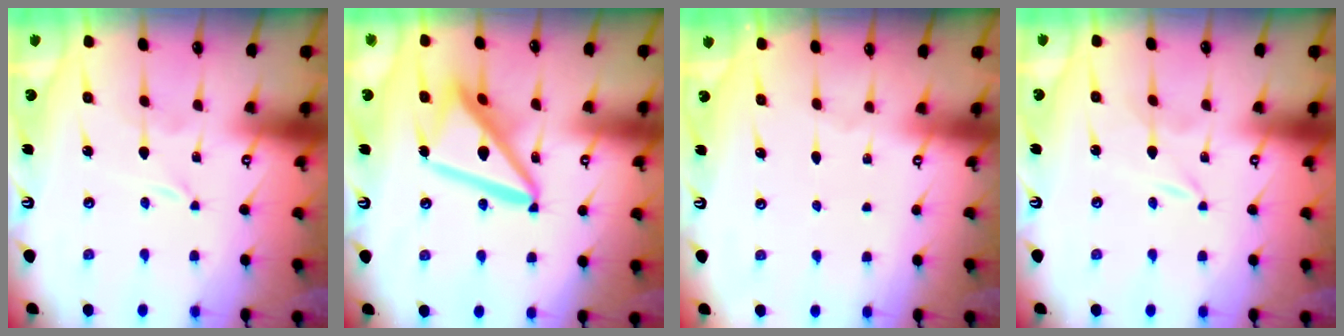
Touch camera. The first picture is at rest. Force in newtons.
{"total": 15.4, "press": 15.3, "slide": 1.5}
{"total": 0.0}
{"total": 0.0}